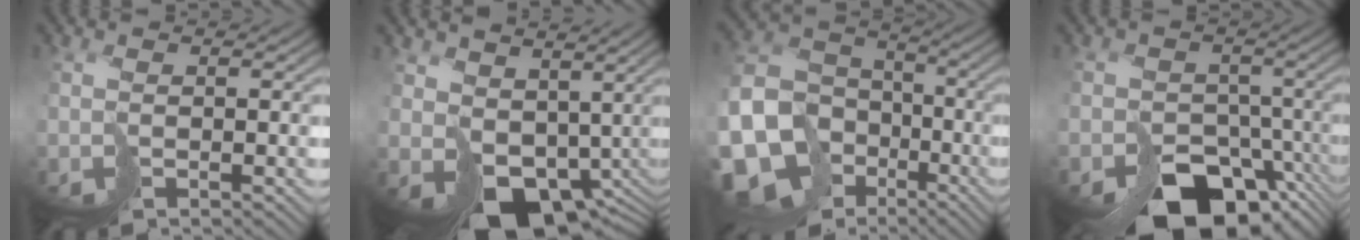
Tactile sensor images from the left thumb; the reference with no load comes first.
{"total": 10.6, "force": [0.8, 8.3, 6.7], "torque": [-0.143, -0.037, 0.048]}
{"total": 17.0, "force": [-8.0, 13.1, 7.1], "torque": [-0.195, -0.045, -0.115]}
{"total": 11.3, "force": [-7.4, 7.1, 4.6], "torque": [-0.062, -0.033, -0.098]}